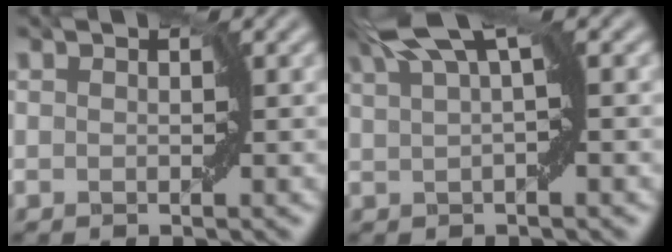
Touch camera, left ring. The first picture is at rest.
{"total": 4.1, "force": [2.3, 0.3, 3.4], "torque": [-0.059, 0.012, 0.035]}